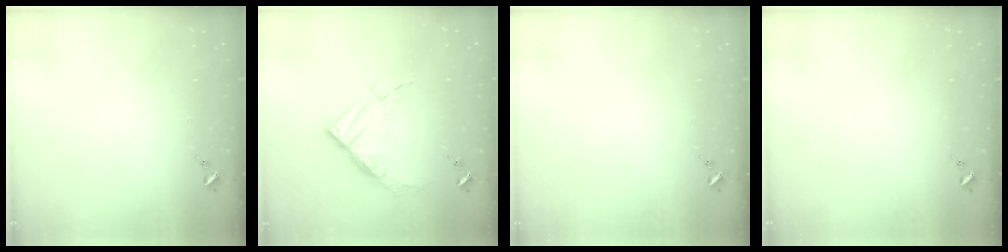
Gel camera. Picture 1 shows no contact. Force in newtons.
{"total": 12.7, "press": 12.6, "slide": 1.3}
{"total": 0.0}
{"total": 0.0}